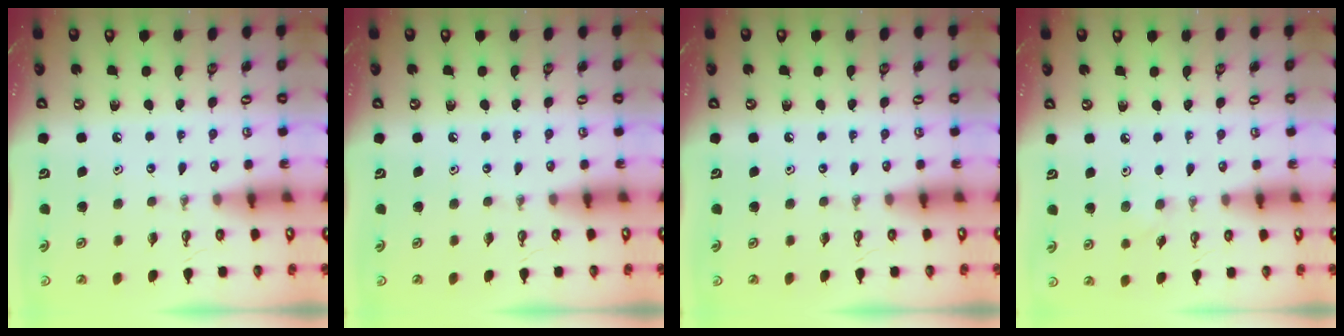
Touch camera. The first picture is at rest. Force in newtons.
{"total": 0.0}
{"total": 0.0}
{"total": 4.2, "press": 4.0, "slide": 1.2}